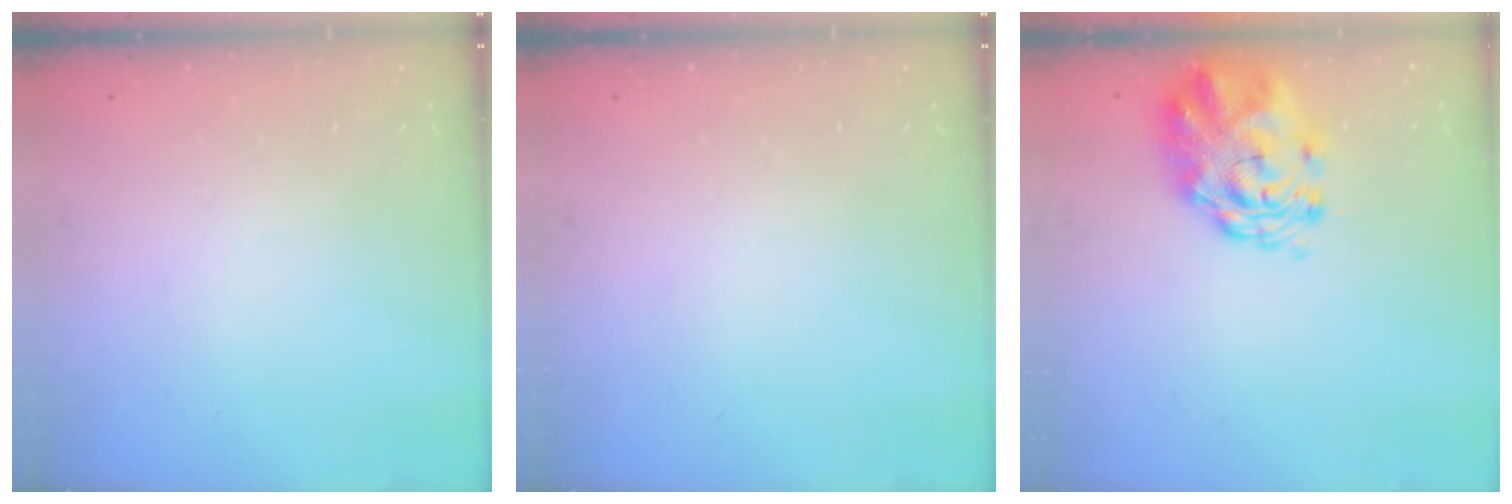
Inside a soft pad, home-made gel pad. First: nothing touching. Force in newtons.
{"total": 0.0}
{"total": 3.4, "press": 3.2, "slide": 1.1}